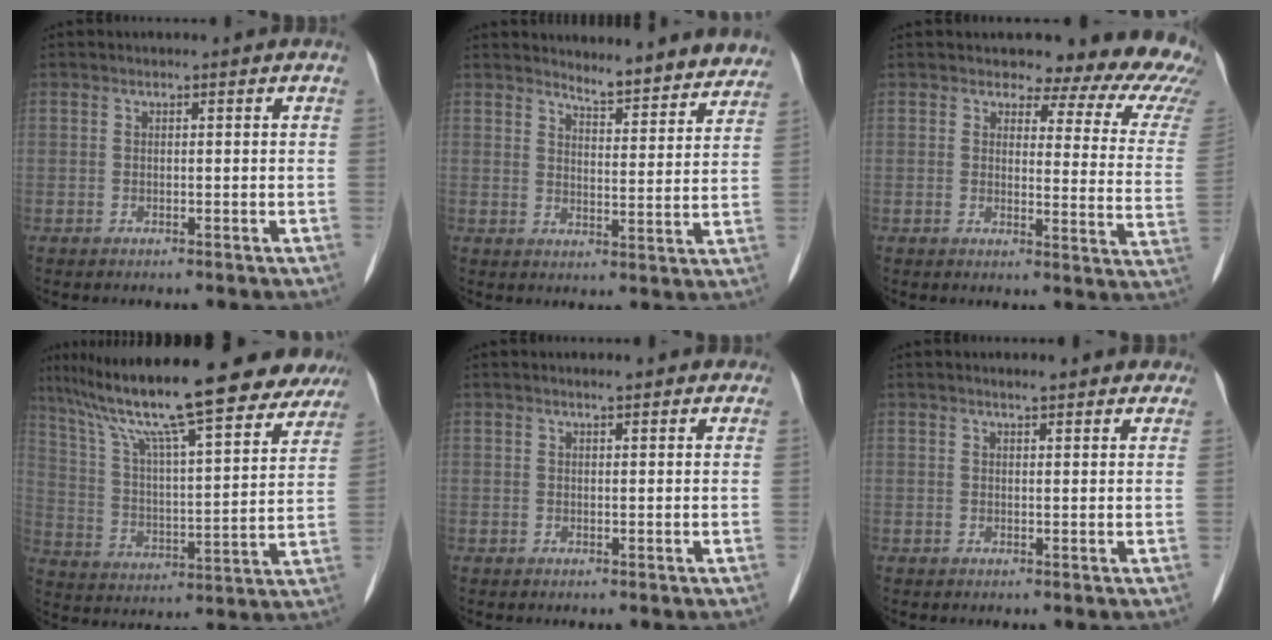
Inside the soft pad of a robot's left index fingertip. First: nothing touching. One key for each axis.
{"total": 11.0, "fx": 10.6, "fy": 1.8, "fz": 2.1, "tx": -0.011, "ty": -0.018, "tz": 0.118}
{"total": 16.1, "fx": 14.7, "fy": 4.6, "fz": 4.9, "tx": -0.023, "ty": -0.082, "tz": 0.129}
{"total": 29.3, "fx": 24.6, "fy": 4.3, "fz": 15.3, "tx": -0.253, "ty": -0.007, "tz": 0.345}
{"total": 3.2, "fx": 2.8, "fy": 0.8, "fz": 1.4, "tx": -0.015, "ty": 0.018, "tz": 0.030}
{"total": 4.9, "fx": 4.3, "fy": 1.2, "fz": 1.9, "tx": -0.018, "ty": 0.015, "tz": 0.045}